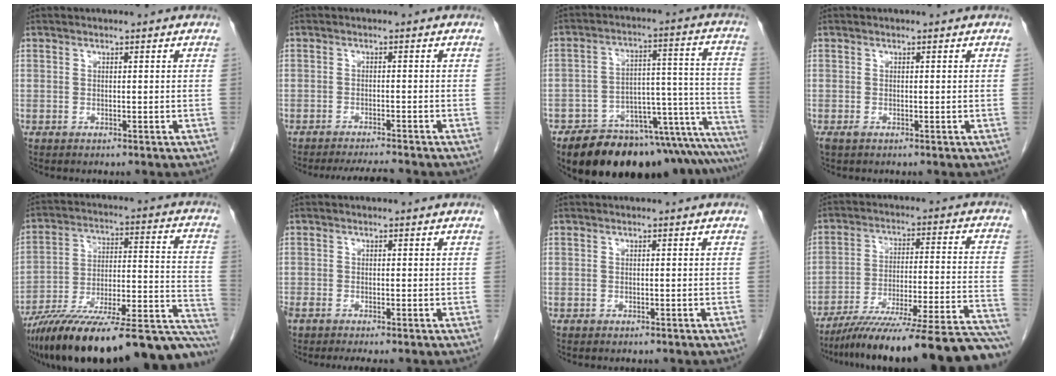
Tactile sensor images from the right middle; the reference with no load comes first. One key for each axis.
{"total": 5.0, "fx": -4.7, "fy": 0.1, "fz": 1.7, "tx": -0.025, "ty": -0.012, "tz": -0.072}
{"total": 24.0, "fx": -21.2, "fy": 5.2, "fz": 10.2, "tx": -0.053, "ty": 0.034, "tz": -0.285}
{"total": 0.8, "fx": -0.4, "fy": 0.4, "fz": 0.5, "tx": -0.013, "ty": -0.001, "tz": -0.004}
{"total": 33.0, "fx": -26.1, "fy": 6.1, "fz": 19.3, "tx": -0.221, "ty": -0.007, "tz": -0.380}
{"total": 4.7, "fx": -3.9, "fy": 1.1, "fz": 2.4, "tx": -0.039, "ty": -0.009, "tz": -0.061}
{"total": 0.7, "fx": -0.6, "fy": 0.3, "fz": 0.3, "tx": -0.014, "ty": -0.003, "tz": -0.008}
{"total": 29.6, "fx": -26.5, "fy": 0.6, "fz": 13.1, "tx": -0.107, "ty": -0.018, "tz": -0.372}